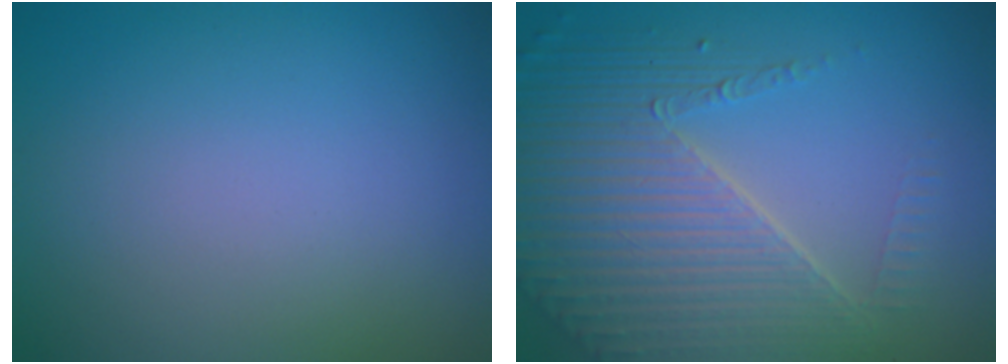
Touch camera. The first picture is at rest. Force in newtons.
{"total": 7.2, "press": 5.2, "slide": 5.1}